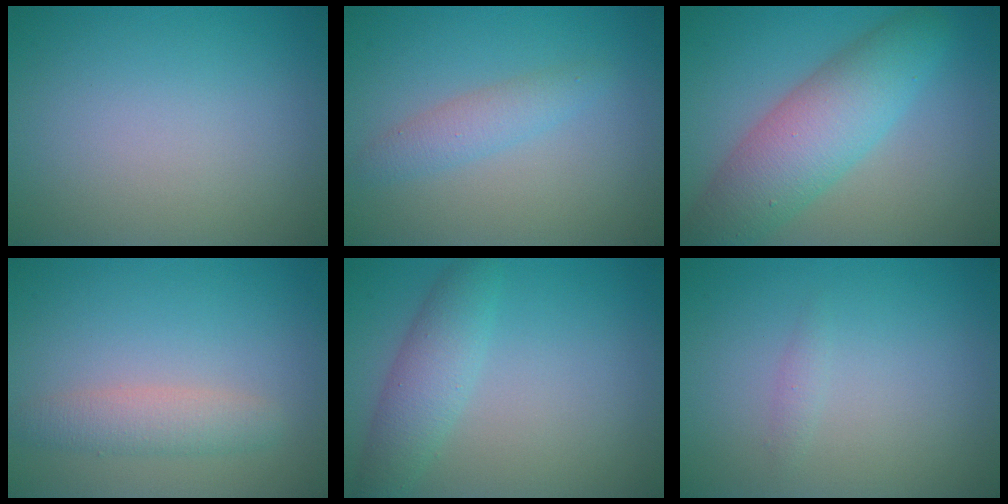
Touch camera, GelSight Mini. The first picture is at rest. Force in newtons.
{"total": 2.1, "press": 2.1, "slide": 0.0}
{"total": 7.0, "press": 7.0, "slide": 0.3}
{"total": 2.6, "press": 2.6, "slide": 0.1}
{"total": 3.5, "press": 3.5, "slide": 0.1}
{"total": 0.7, "press": 0.7, "slide": 0.0}